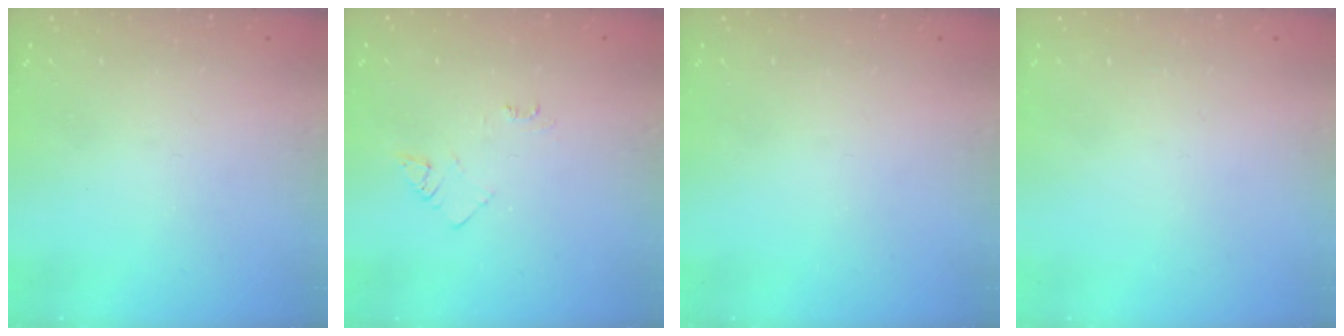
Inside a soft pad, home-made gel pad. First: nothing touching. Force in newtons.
{"total": 3.8, "press": 3.8, "slide": 0.5}
{"total": 0.0}
{"total": 1.8, "press": 1.8, "slide": 0.1}